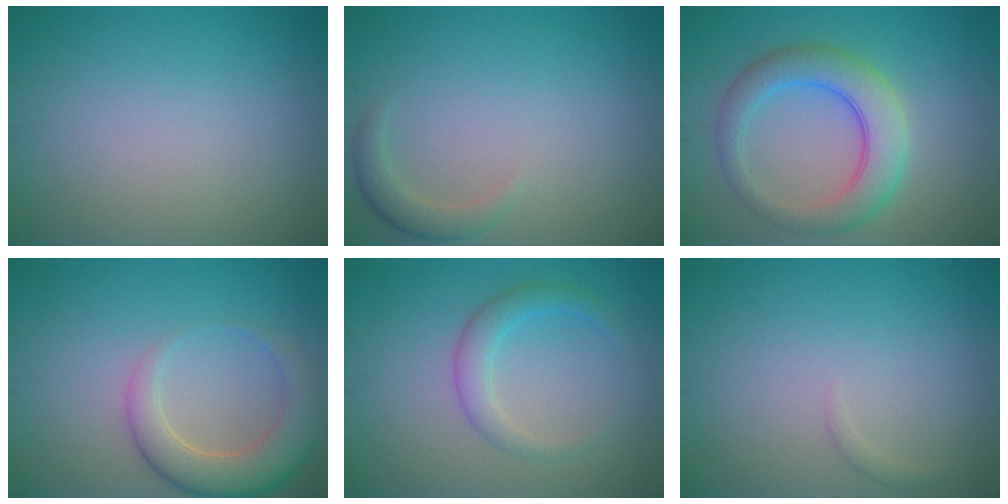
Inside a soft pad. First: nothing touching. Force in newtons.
{"total": 1.9, "press": 1.9, "slide": 0.3}
{"total": 5.4, "press": 5.4, "slide": 0.0}
{"total": 4.9, "press": 4.9, "slide": 0.5}
{"total": 2.6, "press": 2.6, "slide": 0.1}
{"total": 0.6, "press": 0.6, "slide": 0.1}